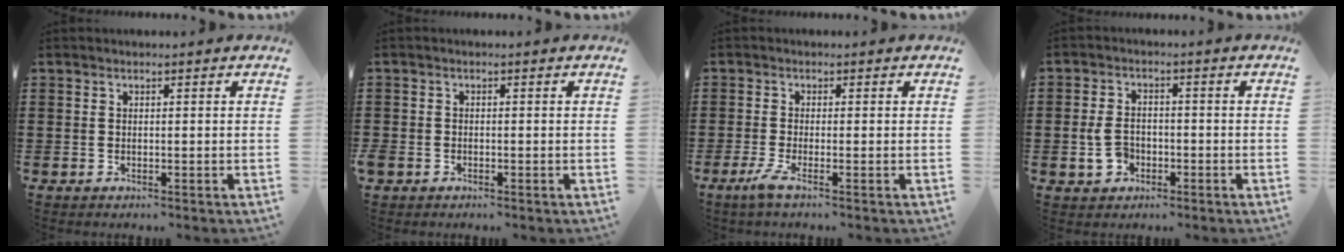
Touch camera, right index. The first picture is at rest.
{"total": 1.2, "force": [-0.7, 0.9, 0.2], "torque": [-0.013, -0.001, -0.019]}
{"total": 2.5, "force": [-1.0, -0.1, 2.3], "torque": [-0.055, -0.013, -0.021]}
{"total": 4.5, "force": [-1.1, 3.2, 2.9], "torque": [-0.078, -0.001, -0.025]}